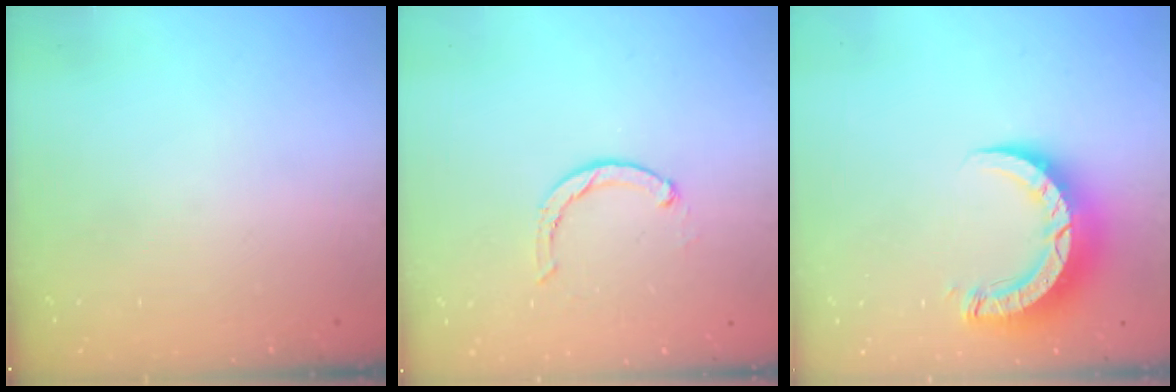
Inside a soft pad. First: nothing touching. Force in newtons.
{"total": 1.7, "press": 1.6, "slide": 0.3}
{"total": 8.8, "press": 8.8, "slide": 0.8}